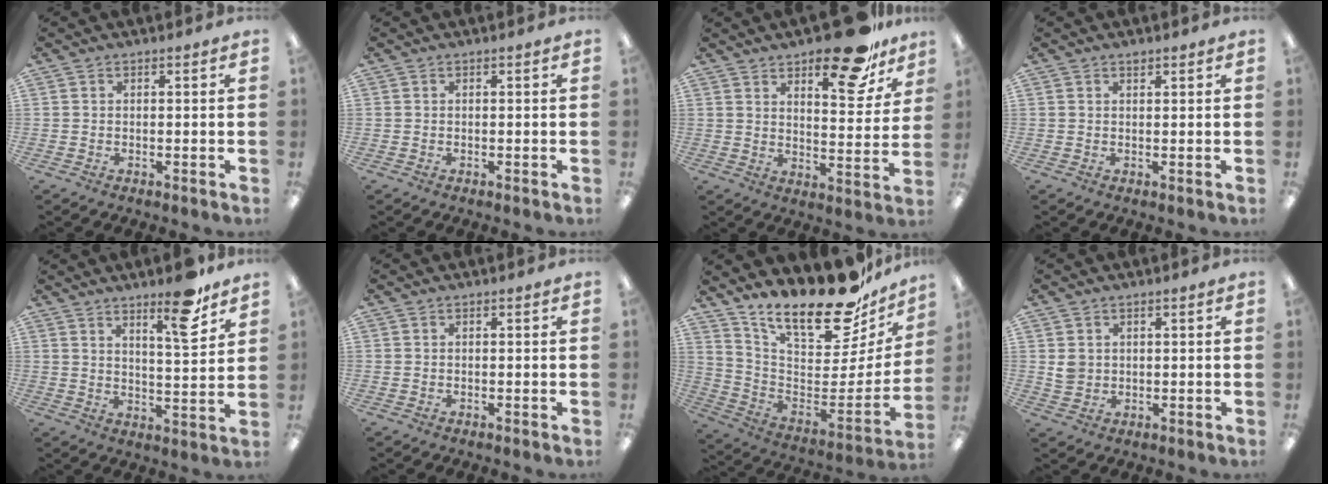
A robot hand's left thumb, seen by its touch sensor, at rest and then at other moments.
{"total": 0.0}
{"total": 17.7, "force": [12.9, 6.6, 10.2], "torque": [-0.120, -0.086, 0.208]}
{"total": 1.0, "force": [0.8, 0.3, 0.3], "torque": [-0.008, 0.000, 0.016]}
{"total": 11.2, "force": [8.0, 2.3, 7.5], "torque": [-0.100, -0.051, 0.127]}
{"total": 0.0}
{"total": 22.1, "force": [17.3, 7.3, 11.7], "torque": [-0.161, -0.141, 0.292]}
{"total": 3.2, "force": [1.2, 2.9, 0.9], "torque": [-0.012, 0.001, 0.021]}